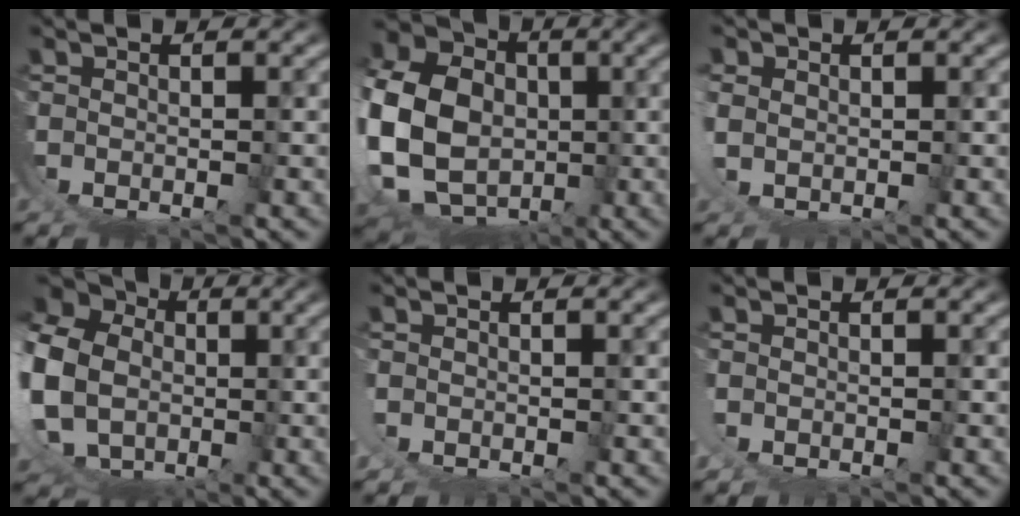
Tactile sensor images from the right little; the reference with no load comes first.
{"total": 15.3, "force": [-0.5, 12.4, 9.0], "torque": [-0.213, -0.053, 0.001]}
{"total": 1.6, "force": [1.0, 0.6, 1.1], "torque": [-0.043, -0.011, 0.029]}
{"total": 14.6, "force": [1.2, 12.0, 8.3], "torque": [-0.196, -0.025, 0.017]}
{"total": 0.0}
{"total": 0.6, "force": [-0.1, 0.0, 0.6], "torque": [-0.019, -0.005, 0.000]}